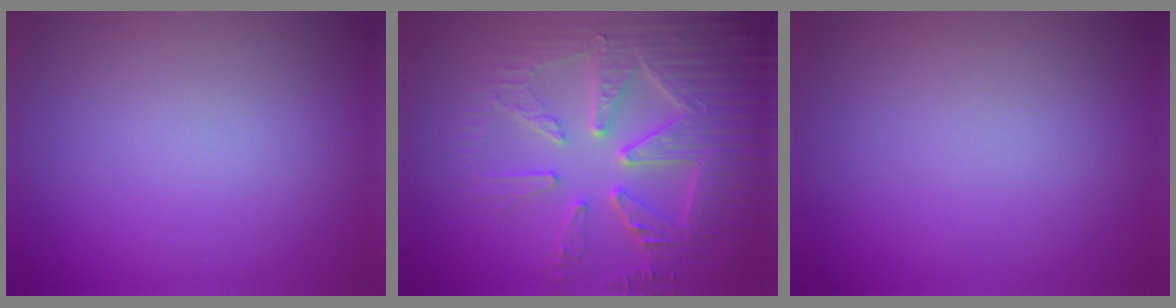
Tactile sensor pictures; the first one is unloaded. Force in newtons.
{"total": 7.2, "press": 5.9, "slide": 4.2}
{"total": 0.0}